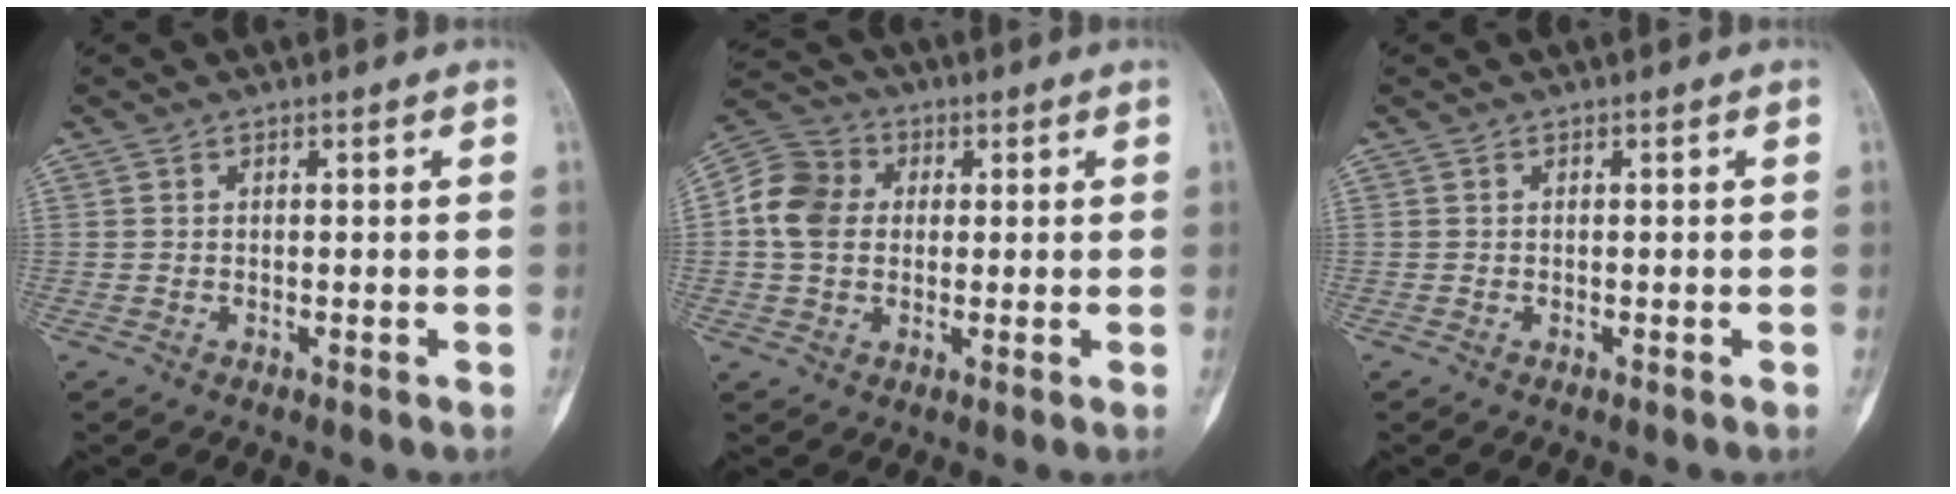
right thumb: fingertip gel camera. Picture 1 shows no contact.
{"total": 9.9, "force": [0.7, 8.1, 5.7], "torque": [-0.101, 0.022, 0.001]}
{"total": 0.0}